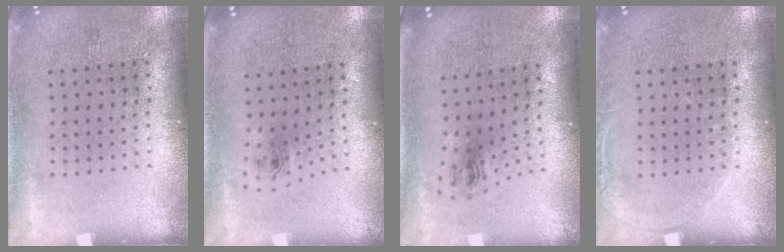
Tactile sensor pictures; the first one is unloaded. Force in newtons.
{"total": 0.8, "press": 0.3, "slide": 0.7}
{"total": 0.8, "press": 0.4, "slide": 0.7}
{"total": 0.9, "press": 0.8, "slide": 0.2}